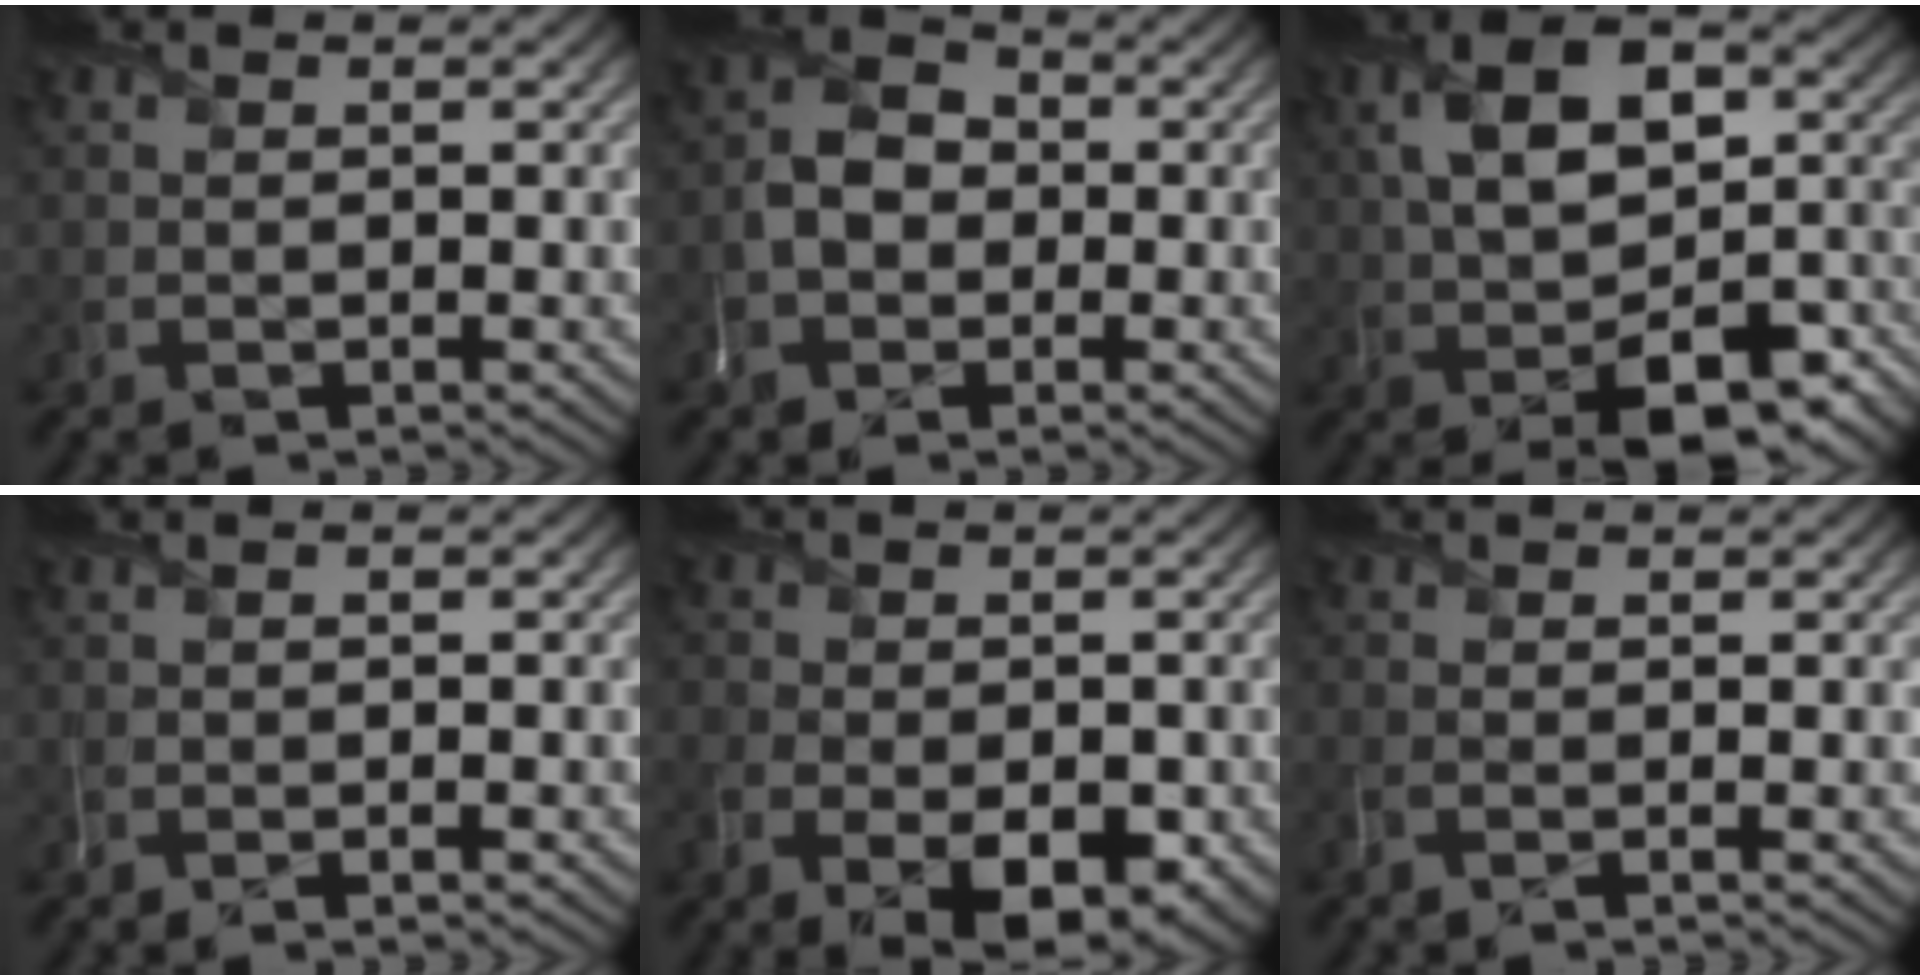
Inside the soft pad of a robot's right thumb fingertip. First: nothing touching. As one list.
[{"total": 5.1, "force": [-1.4, 3.9, 2.9], "torque": [-0.064, 0.003, -0.036]}, {"total": 16.4, "force": [-2.4, 8.7, 13.7], "torque": [-0.230, 0.002, -0.034]}, {"total": 1.3, "force": [-0.3, 0.2, 1.2], "torque": [-0.024, 0.002, -0.008]}, {"total": 9.0, "force": [-3.6, 5.5, 6.2], "torque": [-0.101, -0.020, -0.045]}, {"total": 1.1, "force": [-0.4, 0.0, 1.1], "torque": [-0.029, -0.001, -0.014]}]